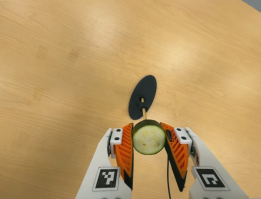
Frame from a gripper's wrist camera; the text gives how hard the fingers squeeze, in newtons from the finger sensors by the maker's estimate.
{"total": 11.8, "left": 10.9, "right": 12.7}